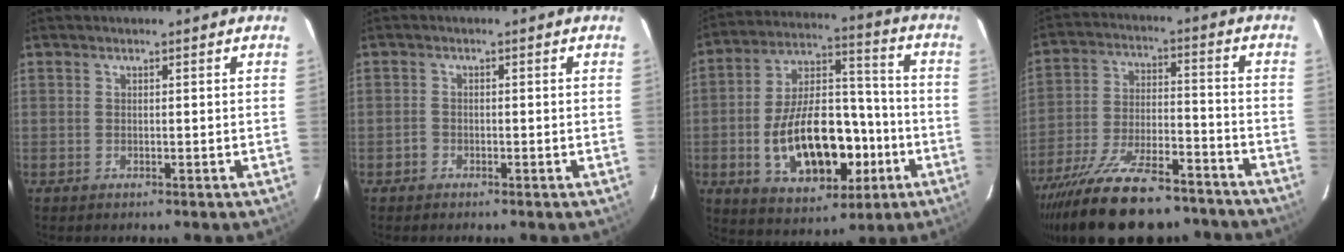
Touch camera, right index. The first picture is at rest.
{"total": 1.3, "force": [-1.0, 0.8, 0.0], "torque": [-0.002, 0.004, -0.021]}
{"total": 19.9, "force": [-5.6, 10.9, 15.8], "torque": [-0.295, 0.023, -0.069]}
{"total": 24.8, "force": [-19.8, 8.3, 12.5], "torque": [-0.239, -0.031, -0.297]}